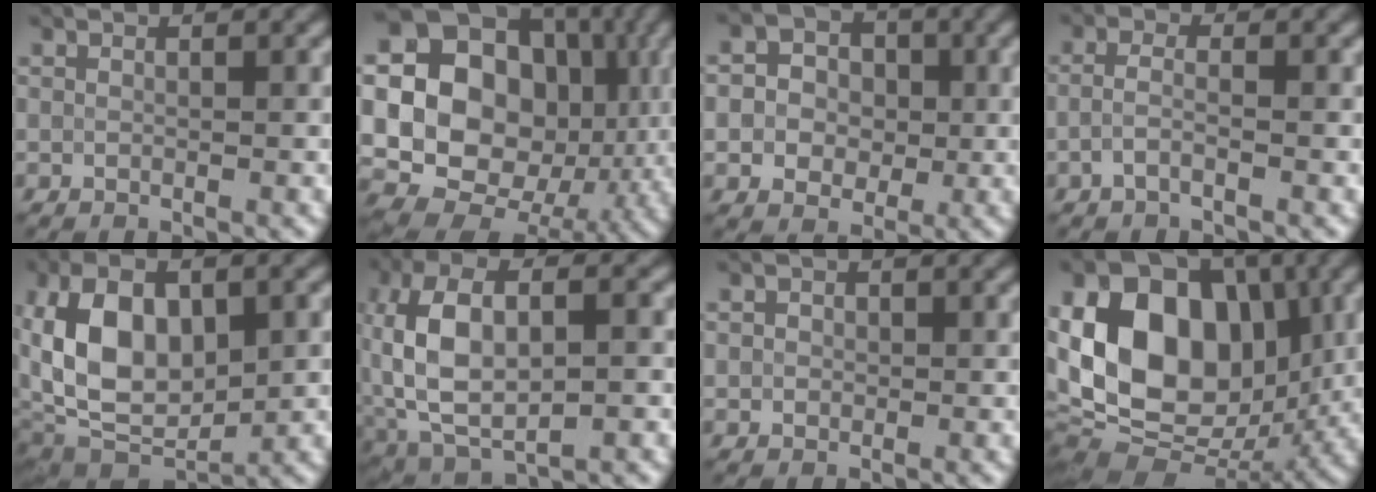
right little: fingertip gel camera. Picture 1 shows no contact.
{"total": 20.8, "force": [2.0, 17.9, 10.4], "torque": [-0.200, 0.017, 0.022]}
{"total": 4.1, "force": [-0.2, 3.7, 1.7], "torque": [-0.009, 0.005, -0.015]}
{"total": 1.5, "force": [-0.8, 0.2, 1.2], "torque": [-0.028, 0.007, -0.022]}
{"total": 12.2, "force": [0.6, 8.0, 9.2], "torque": [-0.162, -0.001, 0.017]}
{"total": 9.9, "force": [-0.5, 5.4, 8.3], "torque": [-0.173, 0.004, -0.015]}
{"total": 0.8, "force": [0.0, 0.8, 0.1], "torque": [0.005, 0.001, -0.002]}
{"total": 15.2, "force": [0.6, 10.9, 10.6], "torque": [-0.200, 0.021, -0.002]}